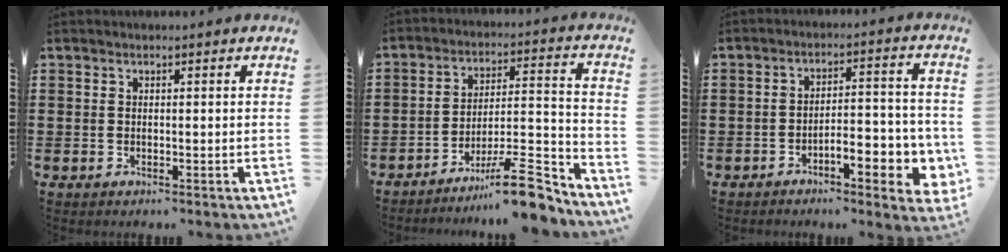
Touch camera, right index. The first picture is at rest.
{"total": 12.4, "force": [-9.7, 2.2, 7.4], "torque": [-0.091, 0.039, -0.174]}
{"total": 6.4, "force": [-3.4, 2.1, 5.0], "torque": [-0.065, -0.001, -0.061]}